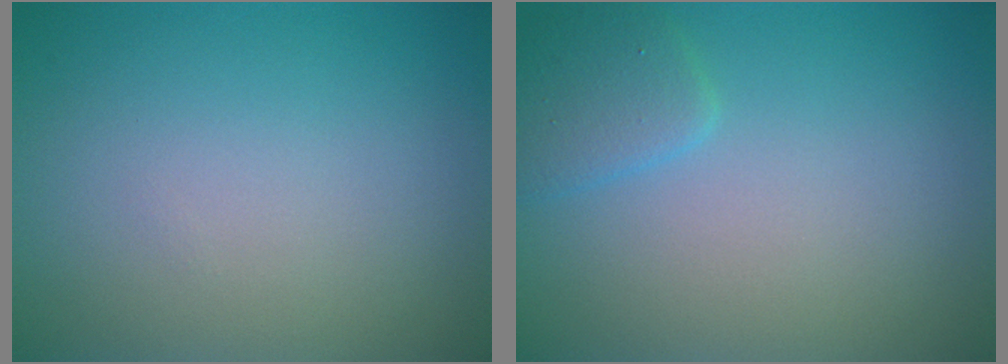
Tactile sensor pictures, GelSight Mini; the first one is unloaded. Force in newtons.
{"total": 1.9, "press": 1.9, "slide": 0.2}